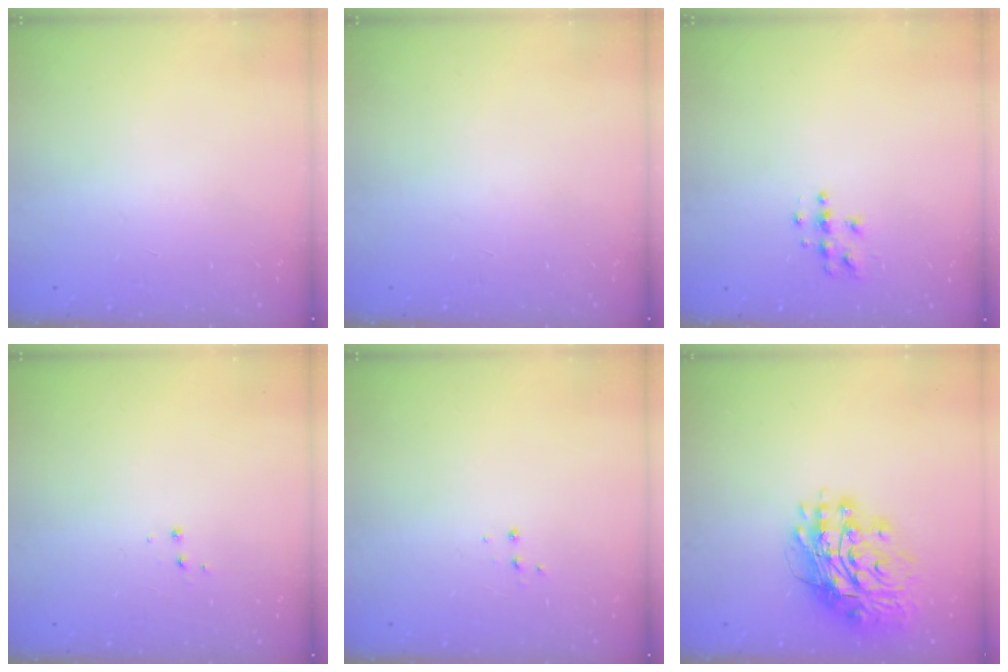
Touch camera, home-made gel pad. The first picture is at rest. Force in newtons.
{"total": 0.0}
{"total": 4.3, "press": 4.3, "slide": 0.4}
{"total": 3.9, "press": 3.9, "slide": 0.5}
{"total": 3.9, "press": 3.9, "slide": 0.5}
{"total": 16.0, "press": 15.9, "slide": 2.1}